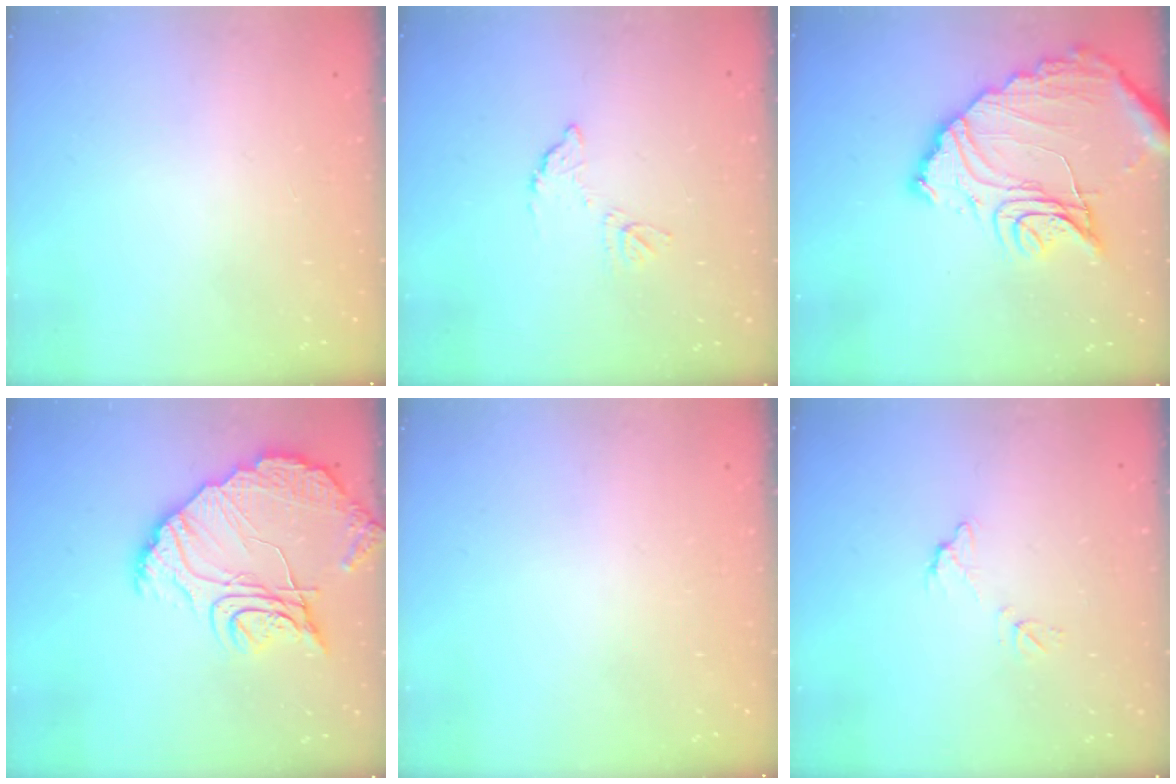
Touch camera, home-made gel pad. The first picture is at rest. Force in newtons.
{"total": 6.9, "press": 6.8, "slide": 0.3}
{"total": 18.9, "press": 18.8, "slide": 1.6}
{"total": 14.9, "press": 14.8, "slide": 1.2}
{"total": 0.0}
{"total": 6.5, "press": 6.5, "slide": 0.4}